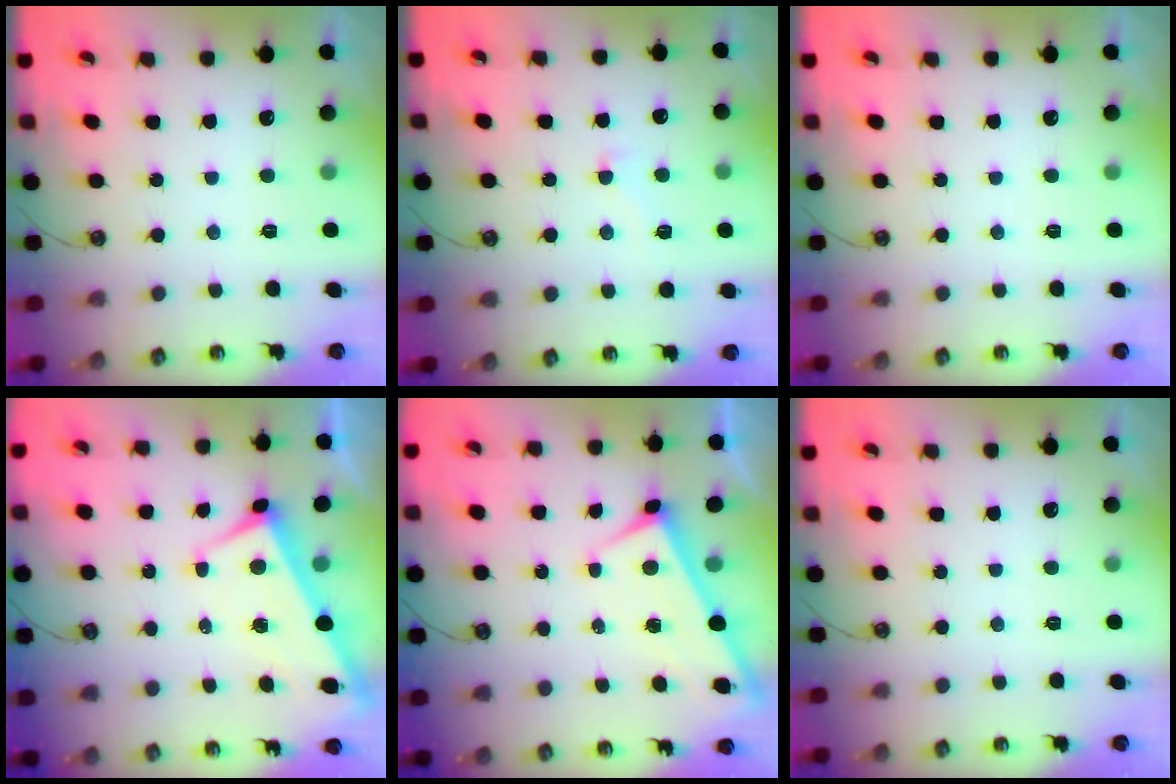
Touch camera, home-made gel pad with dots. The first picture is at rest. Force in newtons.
{"total": 2.7, "press": 2.7, "slide": 0.7}
{"total": 0.0}
{"total": 3.0, "press": 2.9, "slide": 0.9}
{"total": 1.7, "press": 1.7, "slide": 0.2}
{"total": 0.0}